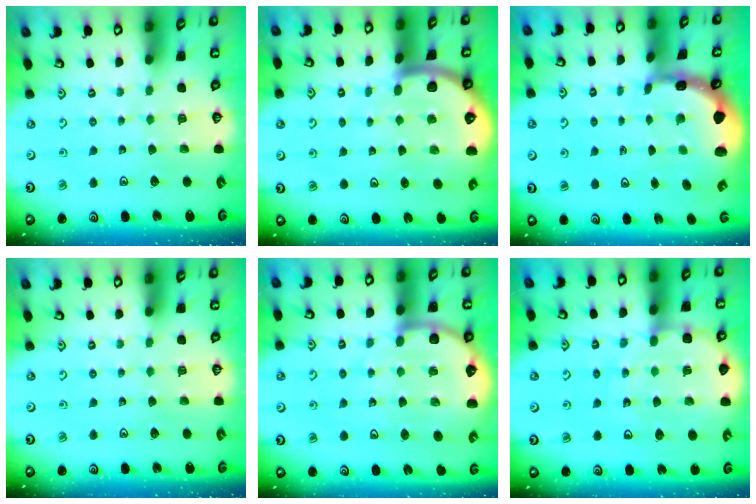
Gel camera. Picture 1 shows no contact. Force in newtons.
{"total": 5.4, "press": 5.4, "slide": 0.9}
{"total": 2.2, "press": 2.0, "slide": 0.9}
{"total": 0.0}
{"total": 8.8, "press": 8.6, "slide": 2.0}
{"total": 10.5, "press": 10.2, "slide": 2.5}